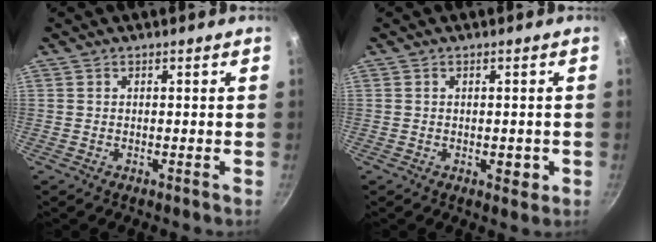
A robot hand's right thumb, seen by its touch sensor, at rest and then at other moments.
{"total": 2.7, "force": [-0.6, 1.6, 2.1], "torque": [-0.017, 0.002, -0.006]}